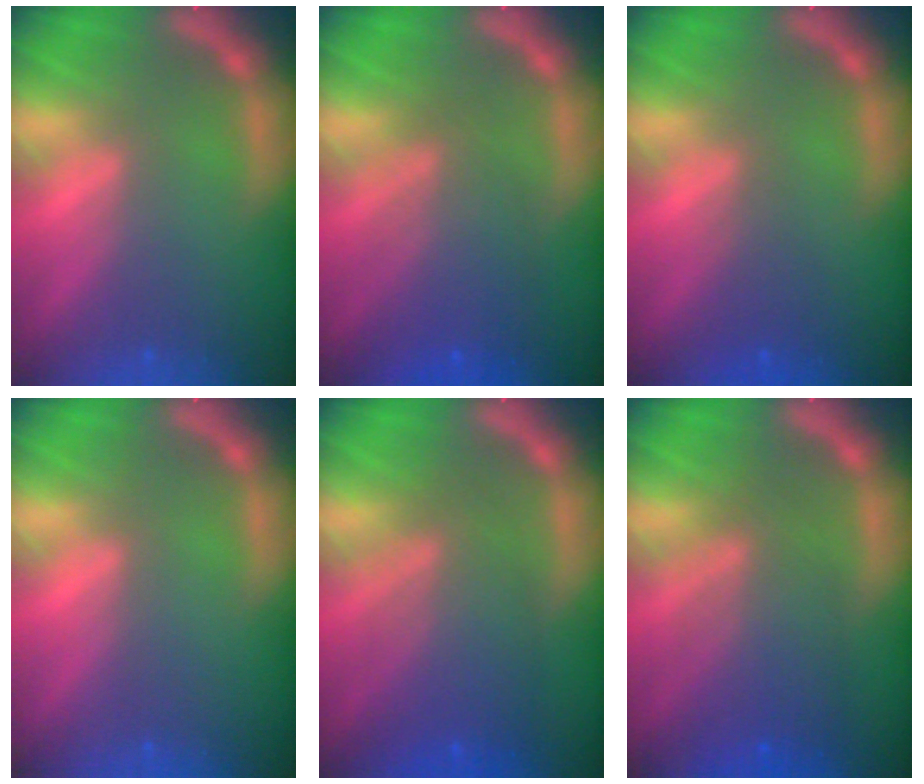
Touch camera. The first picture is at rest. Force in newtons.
{"total": 6.0}
{"total": 2.0}
{"total": 0.0}
{"total": 7.0}
{"total": 6.5}